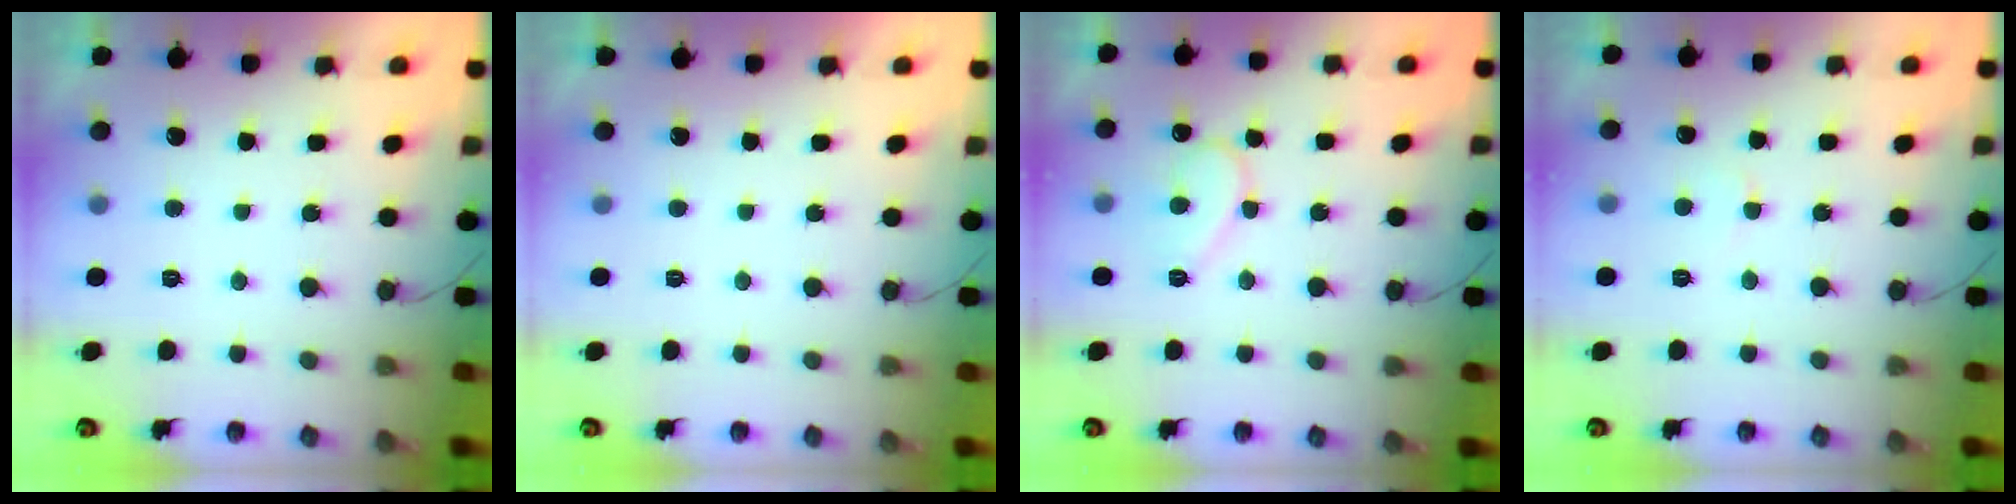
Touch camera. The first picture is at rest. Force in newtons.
{"total": 1.6, "press": 1.6, "slide": 0.0}
{"total": 9.3, "press": 9.3, "slide": 0.8}
{"total": 2.9, "press": 2.9, "slide": 0.3}